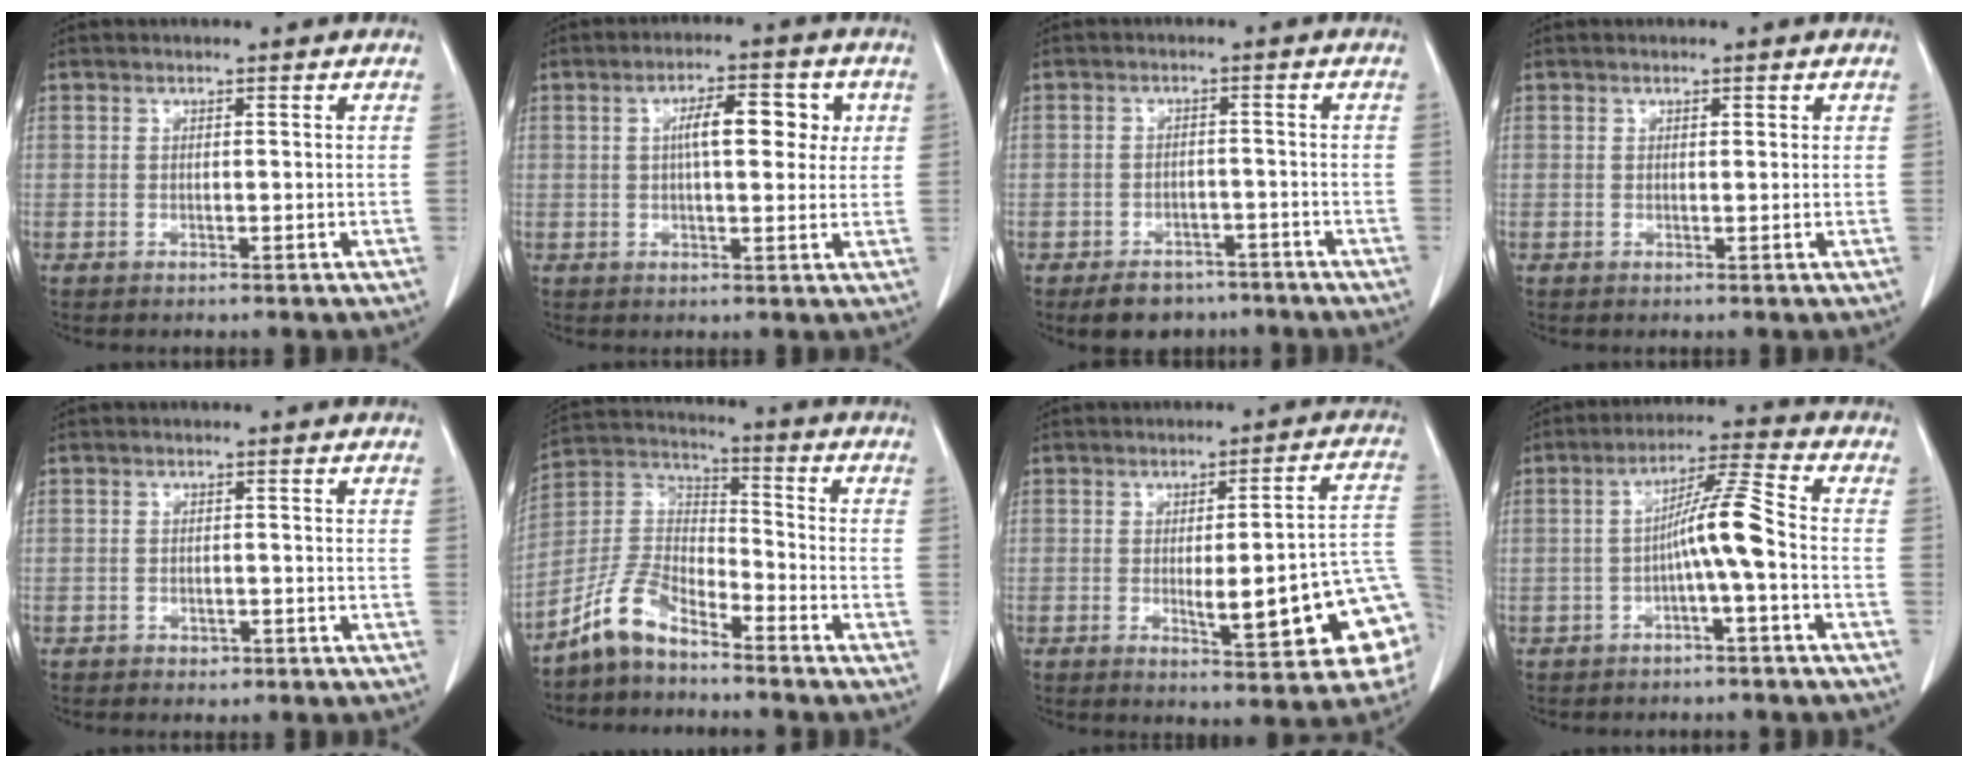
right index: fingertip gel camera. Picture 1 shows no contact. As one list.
[{"total": 7.5, "force": [1.8, 2.3, 6.9], "torque": [-0.109, 0.018, 0.027]}, {"total": 6.0, "force": [-4.6, 3.6, 1.5], "torque": [-0.018, 0.007, -0.066]}, {"total": 0.6, "force": [0.4, 0.2, 0.3], "torque": [-0.005, -0.002, 0.005]}, {"total": 1.4, "force": [-0.8, 1.0, 0.4], "torque": [-0.006, 0.003, -0.008]}, {"total": 8.8, "force": [-7.1, 3.2, 4.0], "torque": [-0.094, 0.020, -0.146]}, {"total": 15.7, "force": [-3.6, 2.5, 15.1], "torque": [-0.124, 0.022, -0.029]}, {"total": 7.1, "force": [-1.7, -0.5, 6.9], "torque": [-0.123, 0.018, -0.030]}]